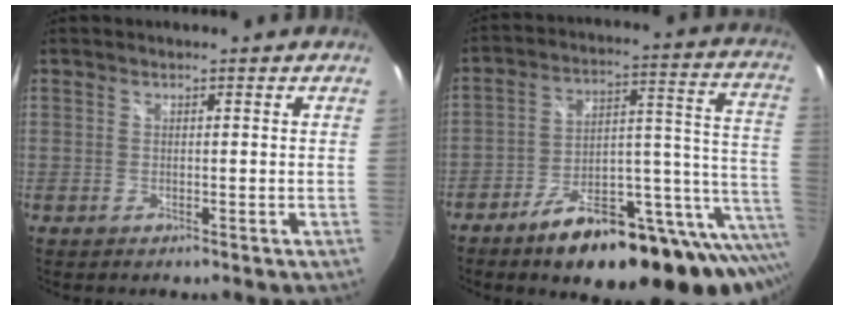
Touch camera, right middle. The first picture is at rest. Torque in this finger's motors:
{"motor_torque": [1.08, -1.05, 0.47, 0.16]}